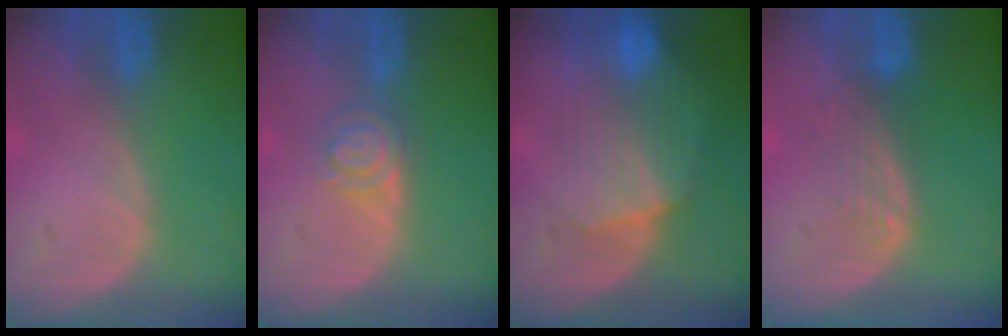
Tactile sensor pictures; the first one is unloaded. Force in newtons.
{"total": 4.2, "press": 3.8, "slide": 1.7}
{"total": 8.4, "press": 8.0, "slide": 2.3}
{"total": 3.5, "press": 2.8, "slide": 2.0}